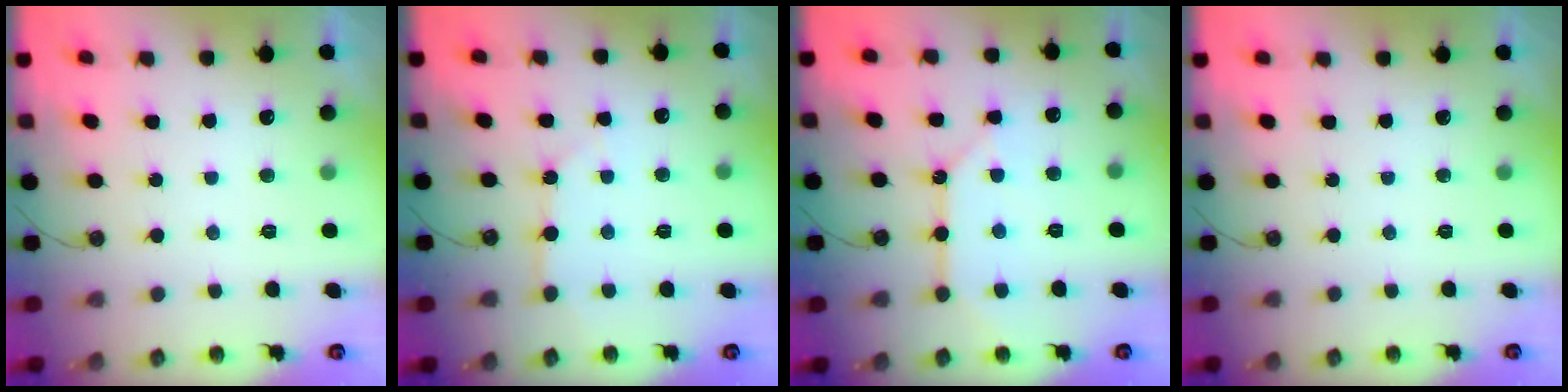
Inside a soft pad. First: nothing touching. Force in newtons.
{"total": 3.5, "press": 3.5, "slide": 0.4}
{"total": 10.4, "press": 10.4, "slide": 0.9}
{"total": 0.0}